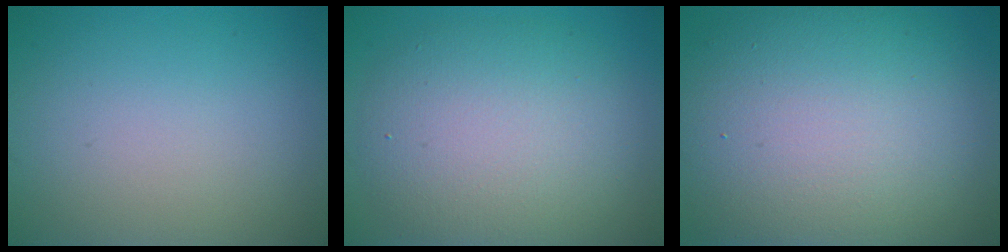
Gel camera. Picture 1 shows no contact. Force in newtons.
{"total": 8.1, "press": 8.1, "slide": 0.4}
{"total": 14.9, "press": 14.9, "slide": 0.8}